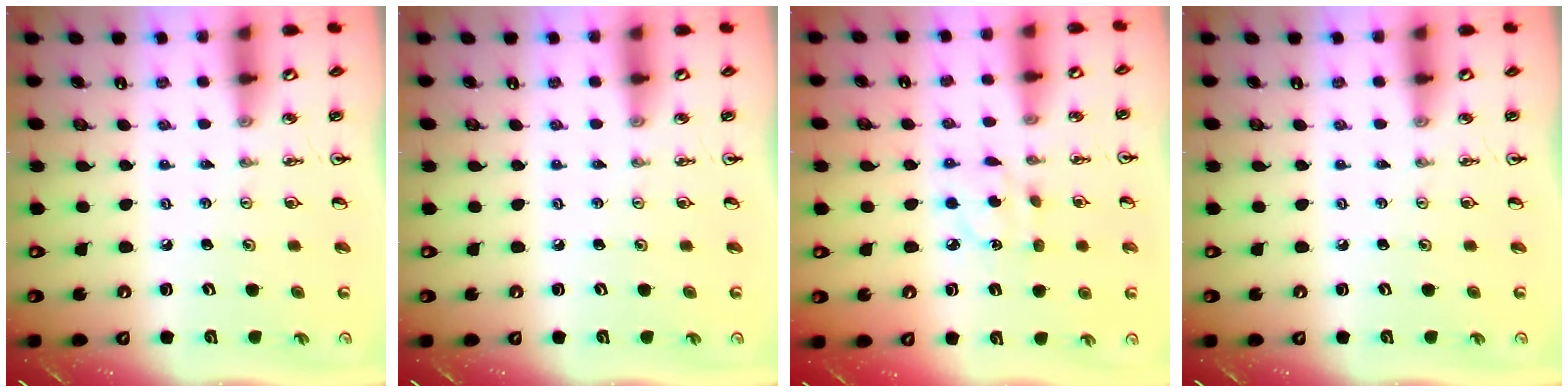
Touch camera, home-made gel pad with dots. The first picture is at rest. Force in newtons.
{"total": 0.0}
{"total": 4.0, "press": 4.0, "slide": 0.4}
{"total": 0.0}